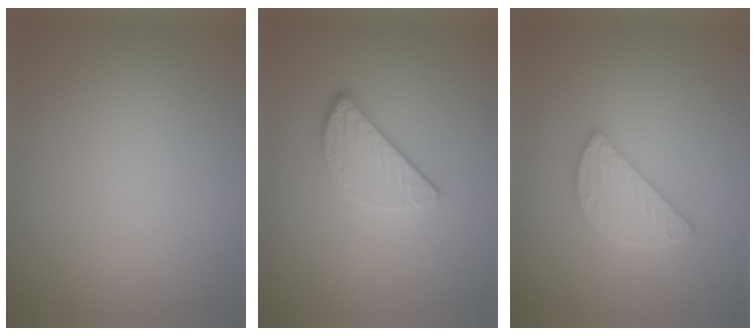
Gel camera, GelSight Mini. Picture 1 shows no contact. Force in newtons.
{"total": 3.3, "press": 2.6, "slide": 2.0}
{"total": 3.7, "press": 3.0, "slide": 2.1}